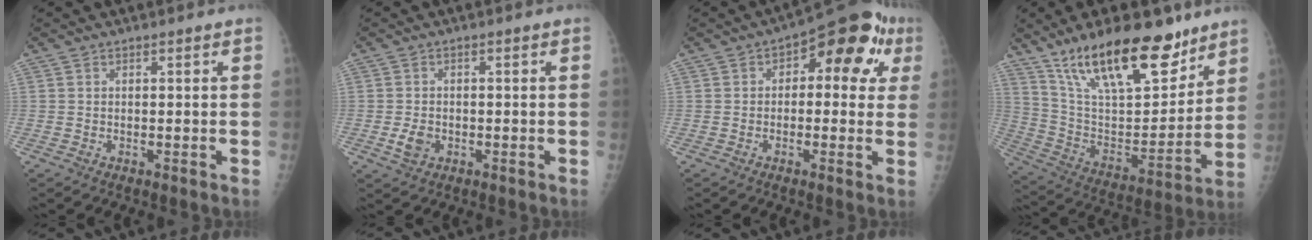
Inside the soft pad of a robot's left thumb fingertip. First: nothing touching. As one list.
[{"total": 3.5, "force": [-1.1, 2.6, 2.1], "torque": [-0.034, 0.002, -0.017]}, {"total": 14.0, "force": [4.0, 7.3, 11.2], "torque": [-0.084, 0.025, 0.040]}, {"total": 25.0, "force": [17.0, 9.5, 15.7], "torque": [-0.224, -0.059, 0.297]}]